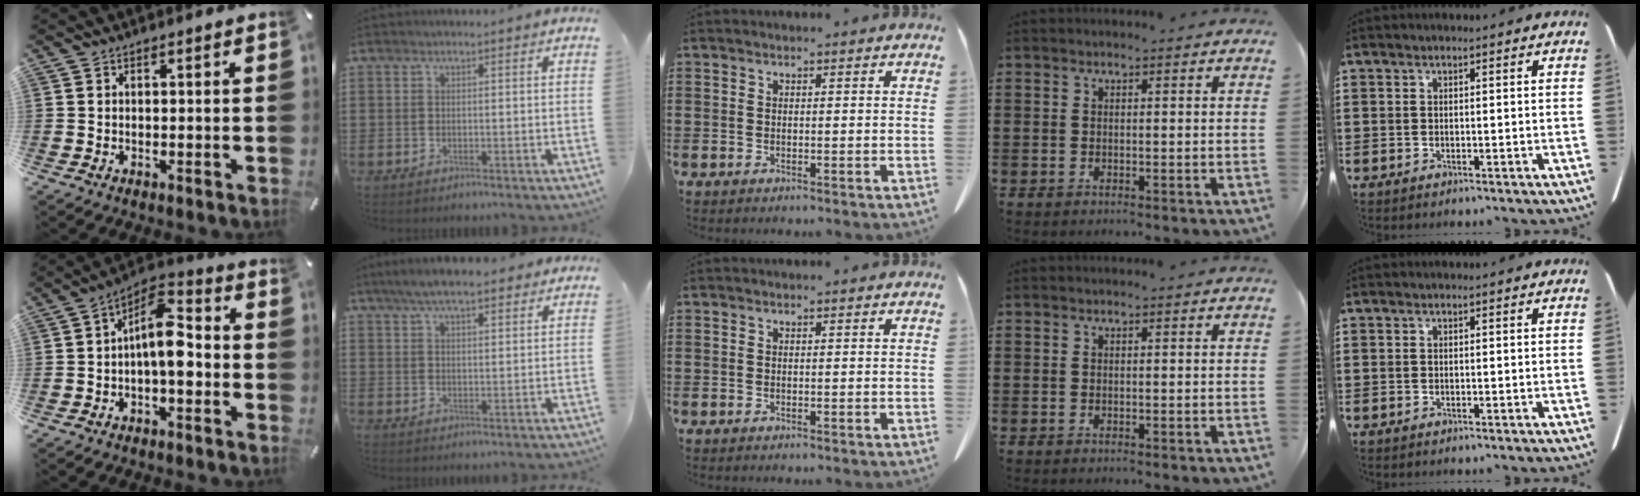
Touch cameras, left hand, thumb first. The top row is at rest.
{"thumb": {"total": 10.6, "force": [-1.1, 5.2, 9.1], "torque": [-0.161, -0.004, -0.021]}, "index": {"total": 5.9, "force": [4.8, 1.4, 3.2], "torque": [-0.073, -0.001, 0.088]}}